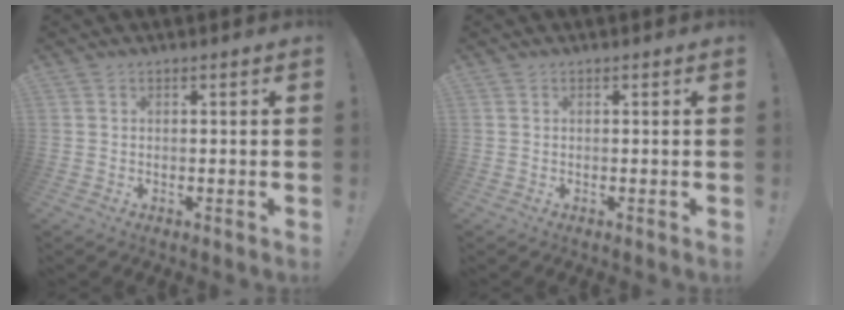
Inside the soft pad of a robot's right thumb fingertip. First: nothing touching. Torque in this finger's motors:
{"motor_torque": [0.00, 0.00, -0.09, 0.10, 0.00]}